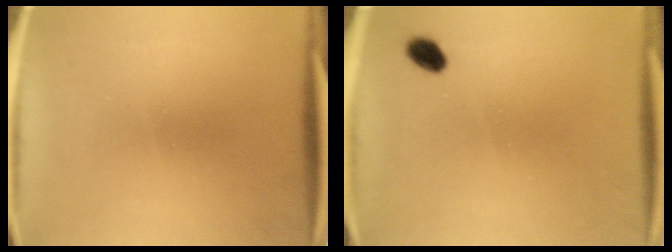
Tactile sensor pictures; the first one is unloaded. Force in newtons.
{"total": 2.8}